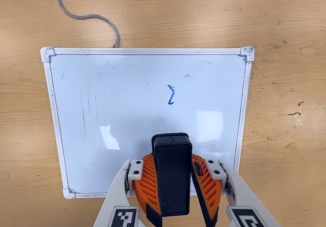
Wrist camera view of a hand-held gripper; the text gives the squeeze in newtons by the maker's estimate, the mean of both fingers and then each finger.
{"total": 7.9, "left": 8.6, "right": 7.2}